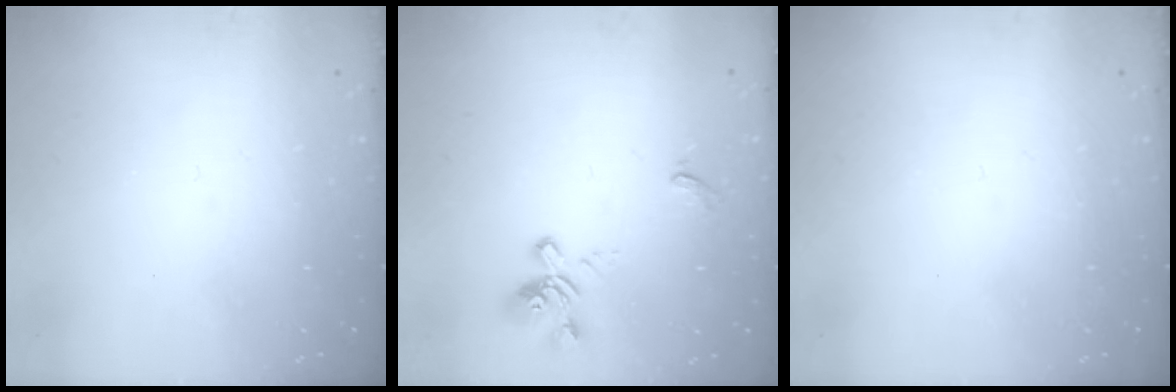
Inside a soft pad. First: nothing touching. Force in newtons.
{"total": 1.4, "press": 0.8, "slide": 1.2}
{"total": 0.0}